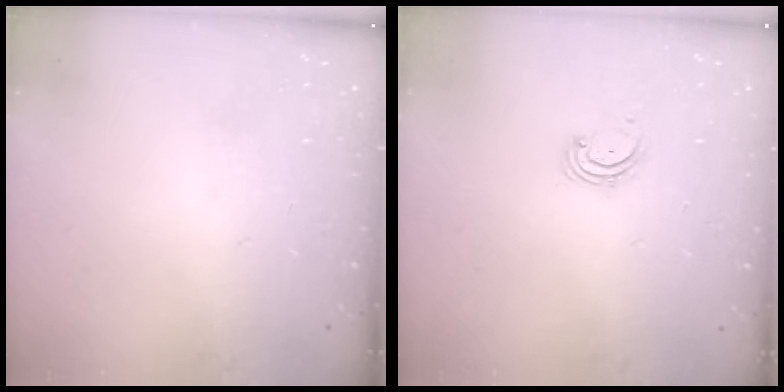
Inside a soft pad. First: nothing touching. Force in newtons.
{"total": 2.1, "press": 2.1, "slide": 0.3}